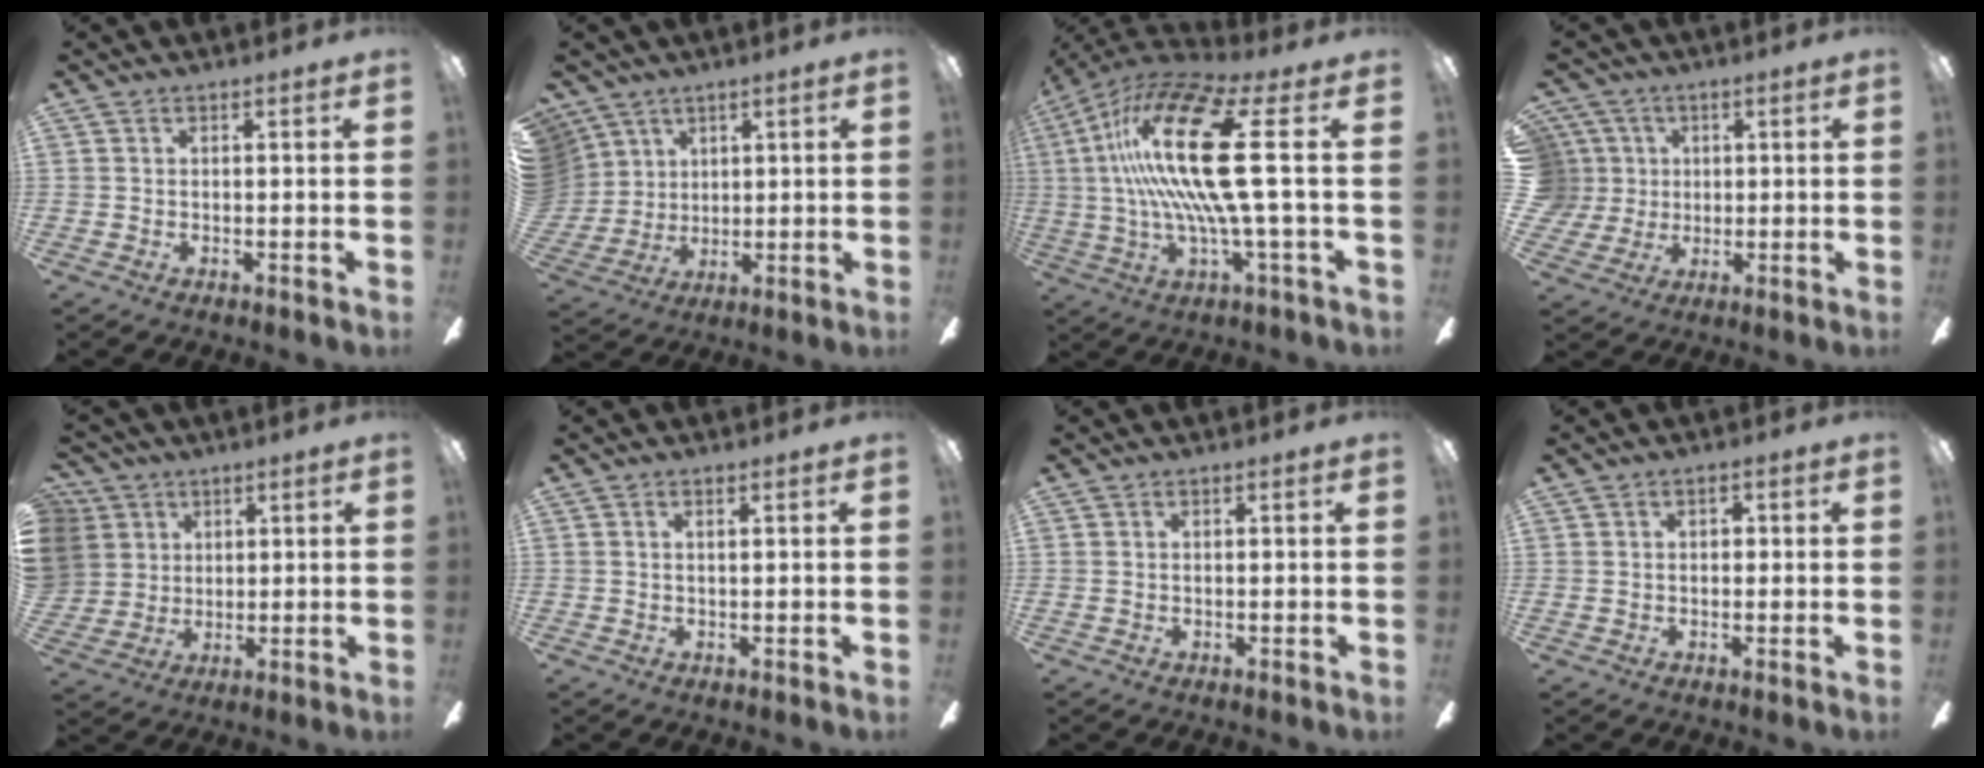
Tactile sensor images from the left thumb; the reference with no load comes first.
{"total": 7.8, "force": [3.9, 6.8, 0.4], "torque": [-0.029, -0.019, 0.083]}
{"total": 21.8, "force": [2.8, 5.3, 21.0], "torque": [-0.442, -0.012, 0.029]}
{"total": 8.4, "force": [1.8, 8.0, 1.5], "torque": [-0.056, 0.003, 0.040]}
{"total": 8.3, "force": [3.0, 7.7, 1.0], "torque": [-0.044, -0.010, 0.063]}
{"total": 0.9, "force": [0.5, 0.3, 0.8], "torque": [-0.017, 0.003, 0.008]}
{"total": 0.0}
{"total": 1.9, "force": [0.3, 1.5, 1.2], "torque": [-0.016, 0.006, 0.000]}